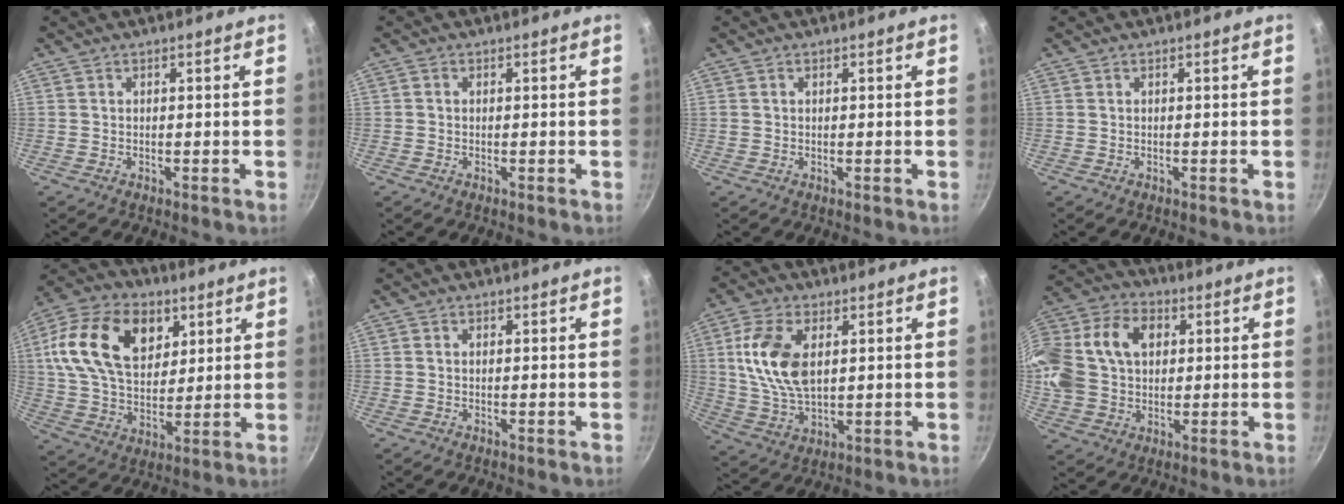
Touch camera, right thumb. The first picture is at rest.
{"total": 0.6, "force": [0.0, 0.5, 0.3], "torque": [-0.005, 0.003, -0.001]}
{"total": 0.7, "force": [0.3, 0.5, 0.3], "torque": [-0.005, 0.003, 0.004]}
{"total": 0.0}
{"total": 20.6, "force": [7.1, 13.9, 13.6], "torque": [-0.226, -0.008, 0.117]}
{"total": 0.8, "force": [0.1, 0.6, 0.5], "torque": [-0.008, 0.004, 0.001]}
{"total": 13.1, "force": [2.9, 7.5, 10.3], "torque": [-0.193, -0.010, 0.058]}
{"total": 22.8, "force": [4.8, 17.0, 14.4], "torque": [-0.298, 0.036, 0.077]}